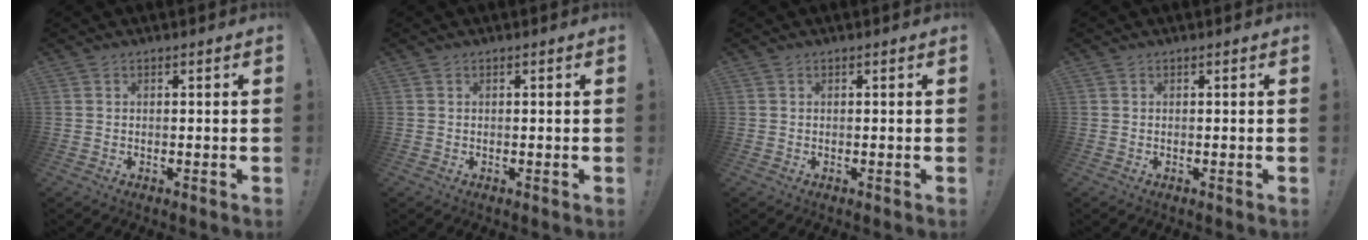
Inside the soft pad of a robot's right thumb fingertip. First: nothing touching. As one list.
[{"total": 0.0}, {"total": 0.0}, {"total": 0.0}]